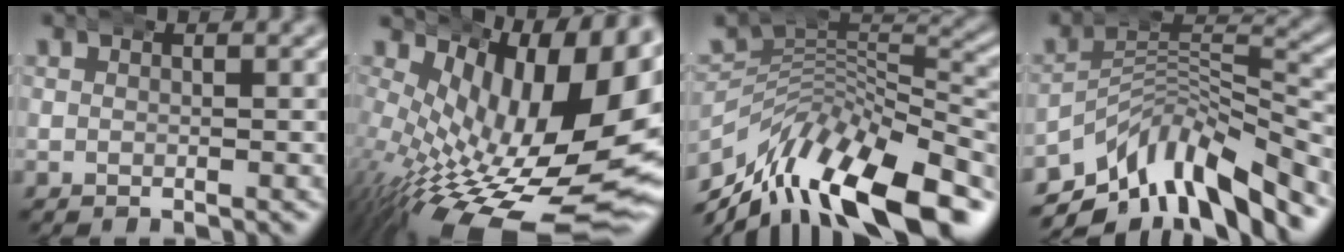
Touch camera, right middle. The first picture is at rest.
{"total": 14.6, "force": [-0.8, 6.9, 12.8], "torque": [-0.192, -0.030, 0.016]}
{"total": 13.7, "force": [-6.8, 7.5, 9.2], "torque": [-0.112, -0.001, -0.113]}
{"total": 10.9, "force": [-6.1, 6.4, 6.4], "torque": [-0.071, 0.005, -0.111]}